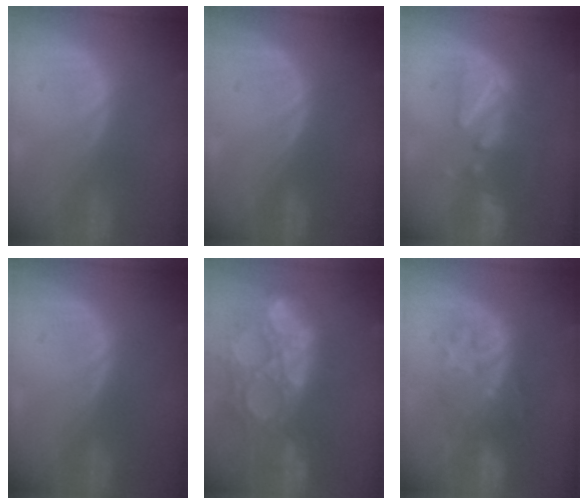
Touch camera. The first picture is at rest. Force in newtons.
{"total": 0.0}
{"total": 8.2, "press": 7.5, "slide": 3.3}
{"total": 0.0}
{"total": 15.0, "press": 12.4, "slide": 8.4}
{"total": 8.4, "press": 8.2, "slide": 2.0}